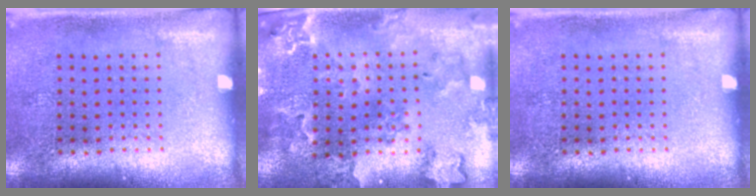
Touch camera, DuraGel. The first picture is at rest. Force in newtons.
{"total": 1.8, "press": 1.8, "slide": 0.3}
{"total": 0.0}